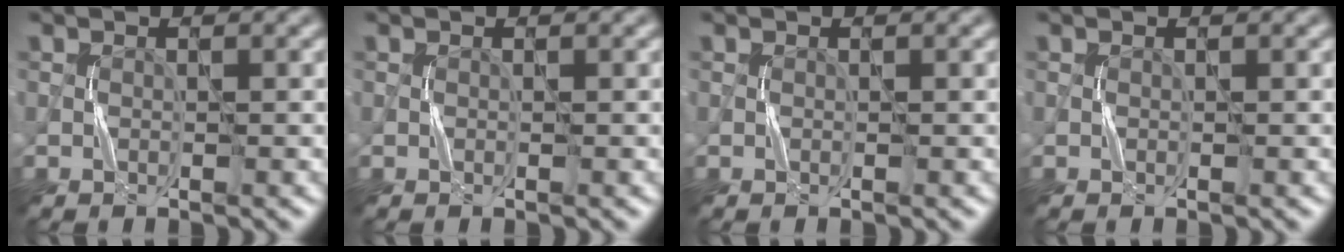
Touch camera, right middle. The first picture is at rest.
{"total": 0.0}
{"total": 0.0}
{"total": 0.0}